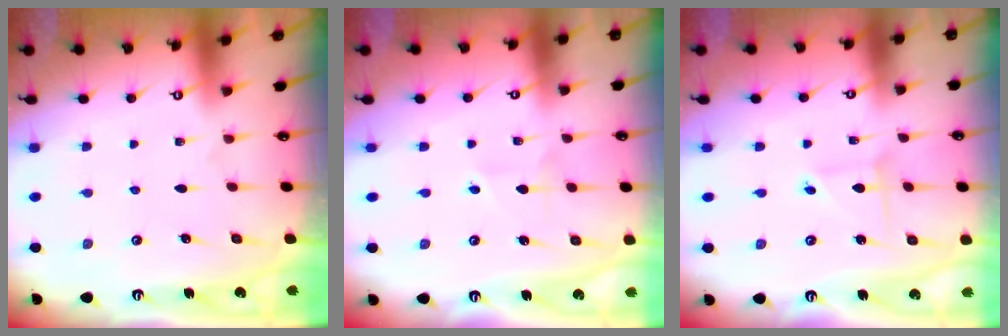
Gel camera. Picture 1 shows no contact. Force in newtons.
{"total": 2.3, "press": 2.3, "slide": 0.4}
{"total": 2.3, "press": 2.3, "slide": 0.0}